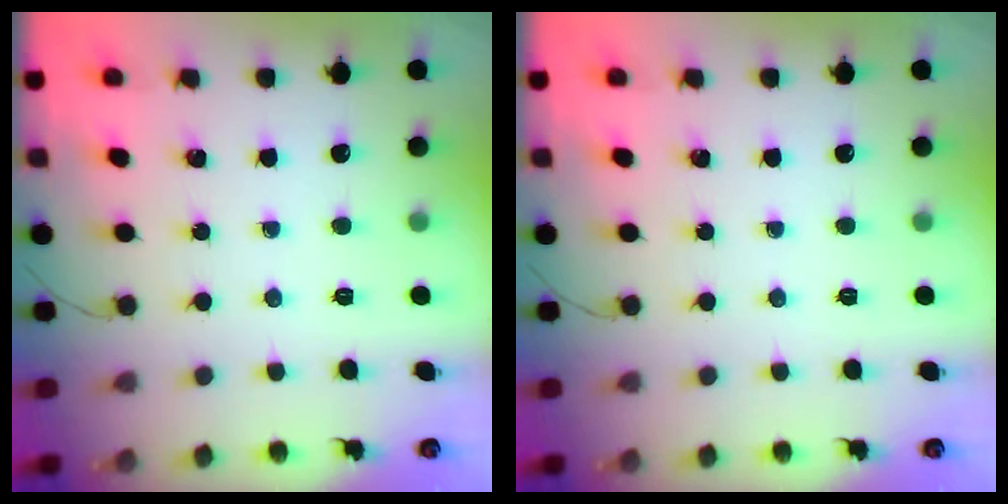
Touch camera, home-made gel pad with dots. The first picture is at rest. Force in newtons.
{"total": 0.0}